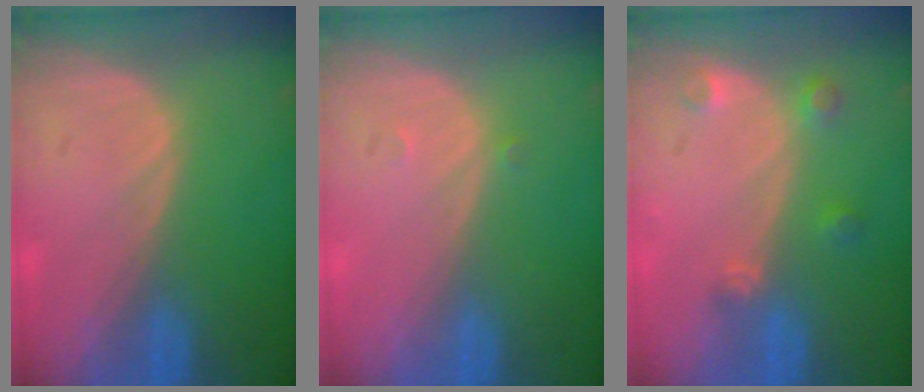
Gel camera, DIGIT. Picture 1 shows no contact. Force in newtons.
{"total": 0.7, "press": 0.5, "slide": 0.5}
{"total": 2.7, "press": 2.7, "slide": 0.3}